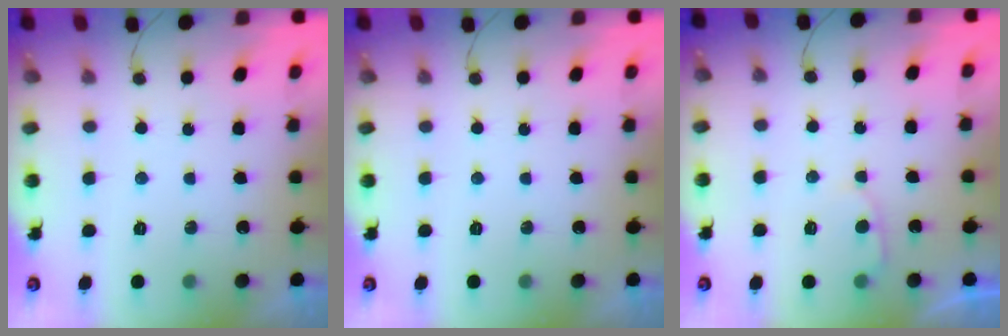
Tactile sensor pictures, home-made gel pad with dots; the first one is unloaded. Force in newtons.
{"total": 0.0}
{"total": 2.9, "press": 2.8, "slide": 0.3}